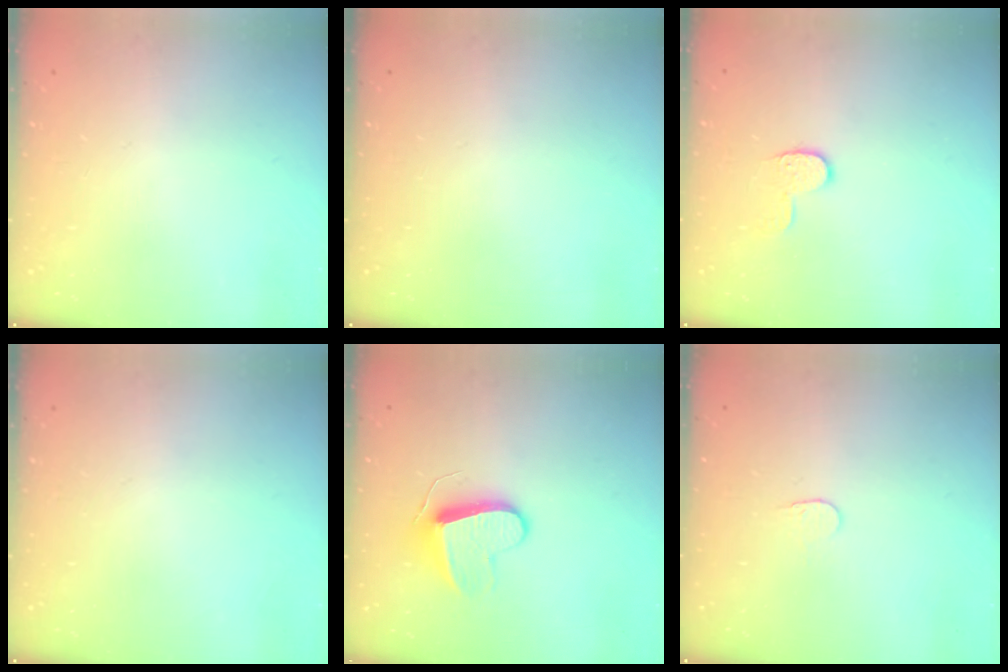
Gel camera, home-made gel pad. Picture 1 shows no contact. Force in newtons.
{"total": 0.0}
{"total": 6.8, "press": 6.8, "slide": 0.2}
{"total": 0.0}
{"total": 10.9, "press": 10.9, "slide": 0.7}
{"total": 3.7, "press": 3.7, "slide": 0.3}